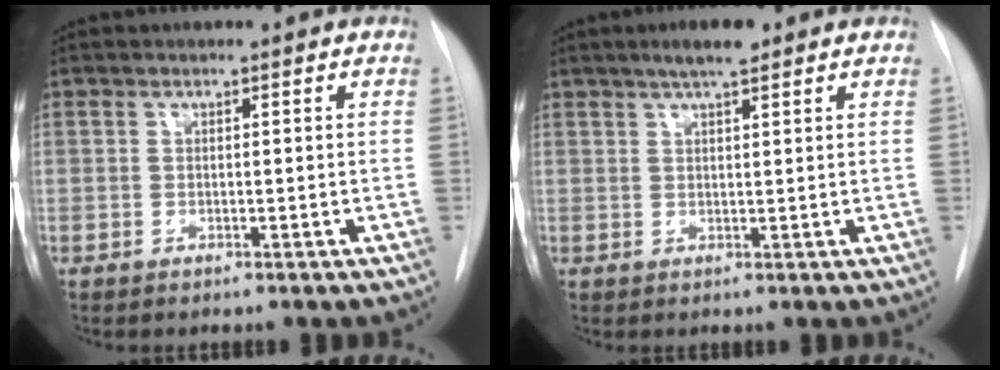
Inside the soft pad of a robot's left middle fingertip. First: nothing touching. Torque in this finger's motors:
{"motor_torque": [0.24, -0.23, 0.03, 0.03]}